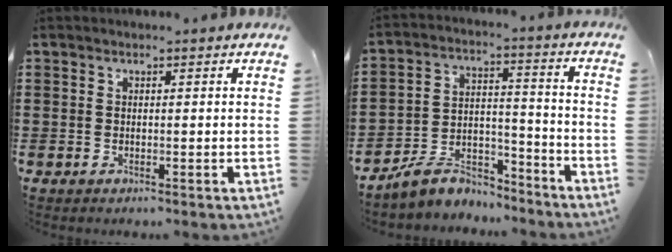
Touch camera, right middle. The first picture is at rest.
{"total": 7.4, "force": [-6.7, 2.8, 1.1], "torque": [-0.033, 0.017, -0.136]}